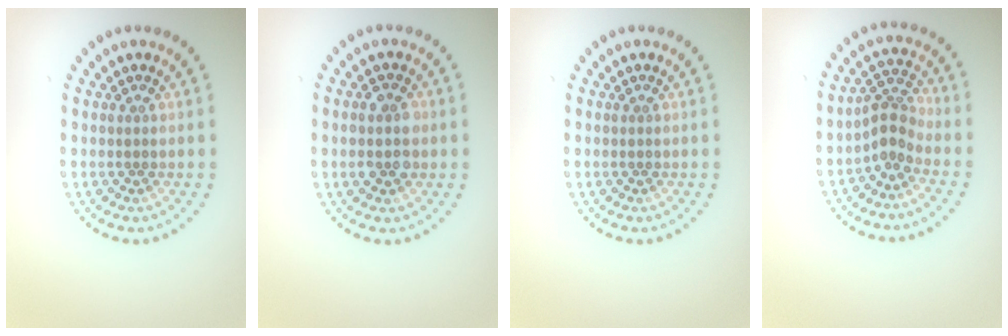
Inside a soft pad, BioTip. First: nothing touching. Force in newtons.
{"total": 2.9, "press": 2.9, "slide": 0.3}
{"total": 0.0}
{"total": 2.5, "press": 1.8, "slide": 1.8}